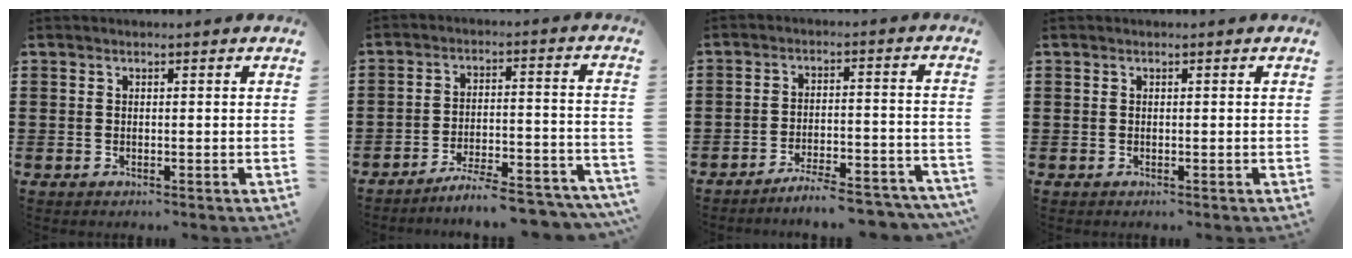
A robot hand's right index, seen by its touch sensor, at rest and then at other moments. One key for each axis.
{"total": 6.5, "fx": -6.1, "fy": 0.1, "fz": 2.3, "tx": -0.032, "ty": 0.004, "tz": -0.115}
{"total": 5.7, "fx": -5.4, "fy": 0.0, "fz": 1.8, "tx": -0.028, "ty": -0.001, "tz": -0.101}
{"total": 0.0}